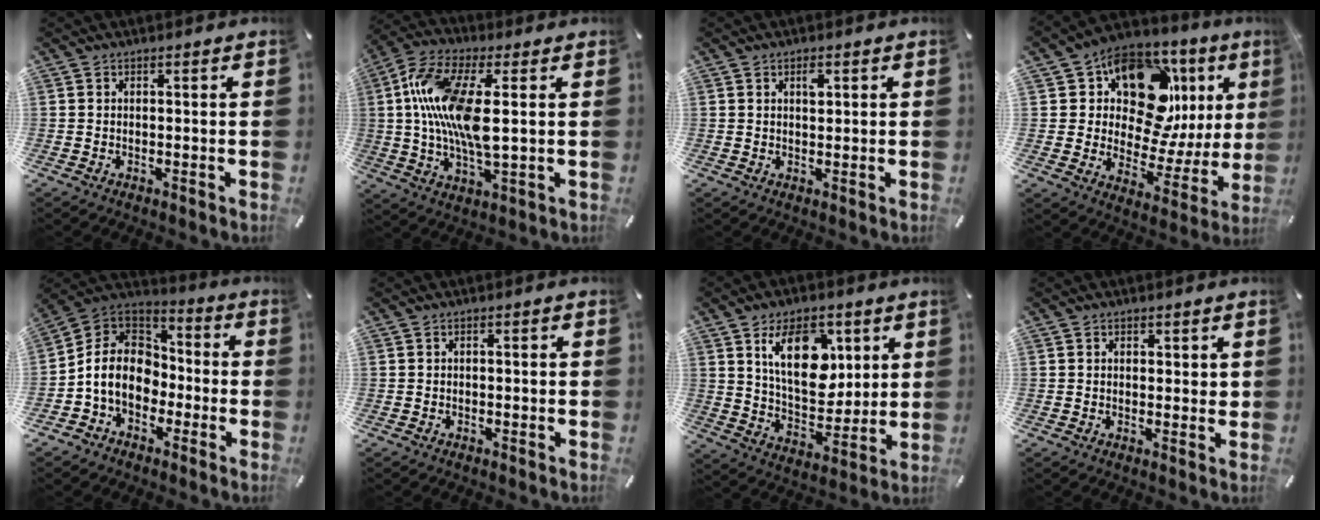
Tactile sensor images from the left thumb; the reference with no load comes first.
{"total": 16.0, "force": [2.3, 6.1, 14.6], "torque": [-0.308, -0.011, 0.036]}
{"total": 2.0, "force": [0.9, 1.1, 1.5], "torque": [-0.016, -0.004, 0.011]}
{"total": 17.0, "force": [9.1, 10.4, 10.0], "torque": [-0.144, -0.069, 0.155]}
{"total": 11.2, "force": [-3.3, 9.3, 5.3], "torque": [-0.138, 0.021, -0.063]}
{"total": 0.8, "force": [-0.2, 0.5, 0.7], "torque": [-0.012, 0.003, -0.005]}
{"total": 16.6, "force": [6.9, 10.1, 11.1], "torque": [-0.185, -0.009, 0.125]}
{"total": 1.6, "force": [0.7, 1.1, 1.0], "torque": [-0.012, 0.001, 0.010]}